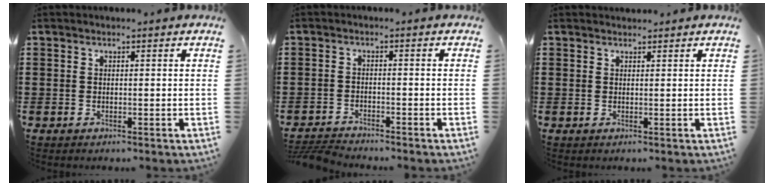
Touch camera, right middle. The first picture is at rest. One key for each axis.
{"total": 3.2, "fx": -3.2, "fy": 0.3, "fz": 0.5, "tx": -0.024, "ty": -0.003, "tz": -0.071}
{"total": 0.7, "fx": 0.7, "fy": 0.2, "fz": -0.1, "tx": 0.007, "ty": -0.003, "tz": 0.012}